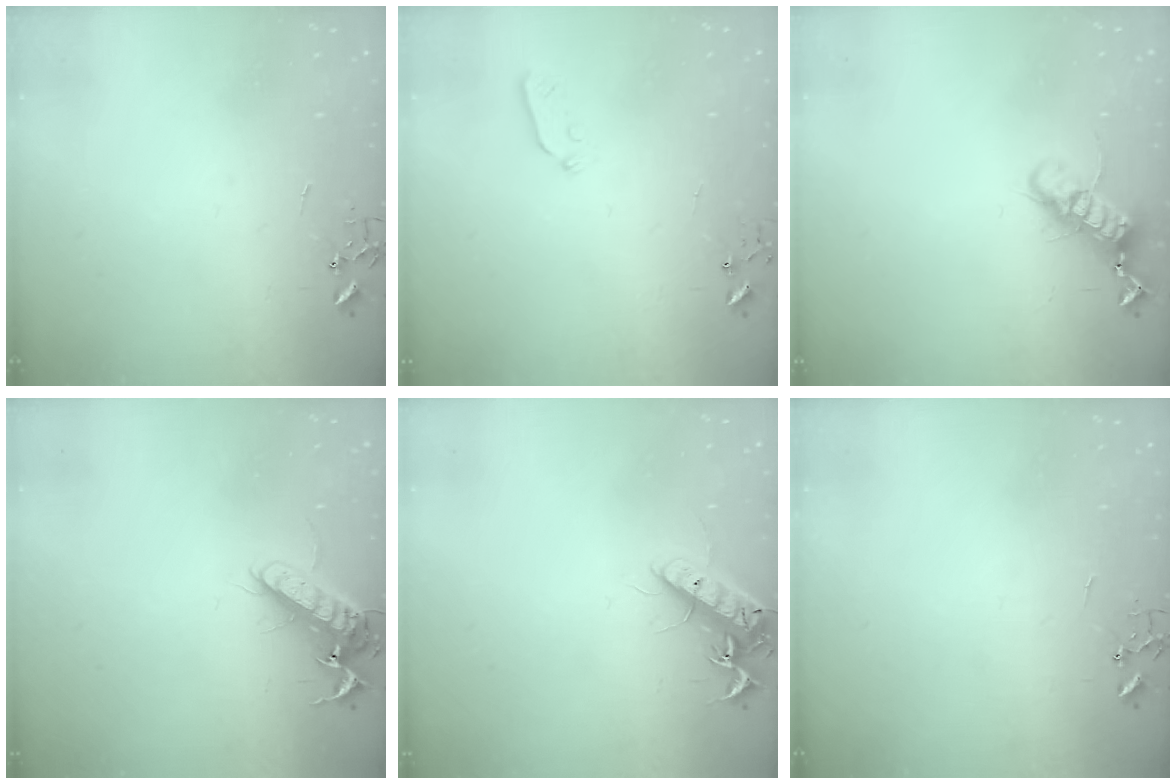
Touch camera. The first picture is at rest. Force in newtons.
{"total": 3.9, "press": 3.8, "slide": 0.8}
{"total": 12.5, "press": 12.5, "slide": 0.9}
{"total": 12.3, "press": 12.1, "slide": 1.8}
{"total": 14.2, "press": 14.2, "slide": 1.4}
{"total": 0.0}